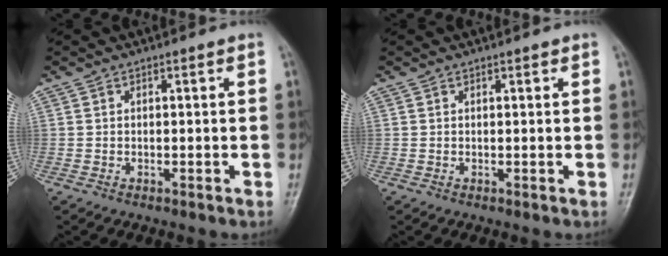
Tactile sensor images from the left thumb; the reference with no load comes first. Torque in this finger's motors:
{"motor_torque": [-0.17, -0.10, -0.36, -0.19, -0.02]}